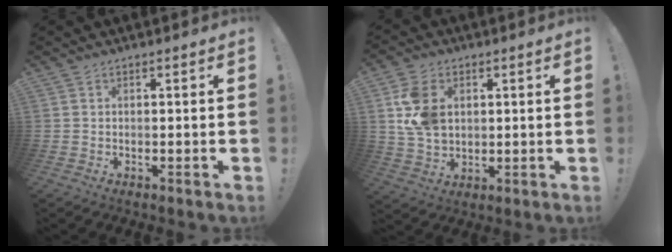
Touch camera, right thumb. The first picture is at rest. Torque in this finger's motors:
{"motor_torque": [-0.19, 0.72, 0.93, 0.09, 0.21]}